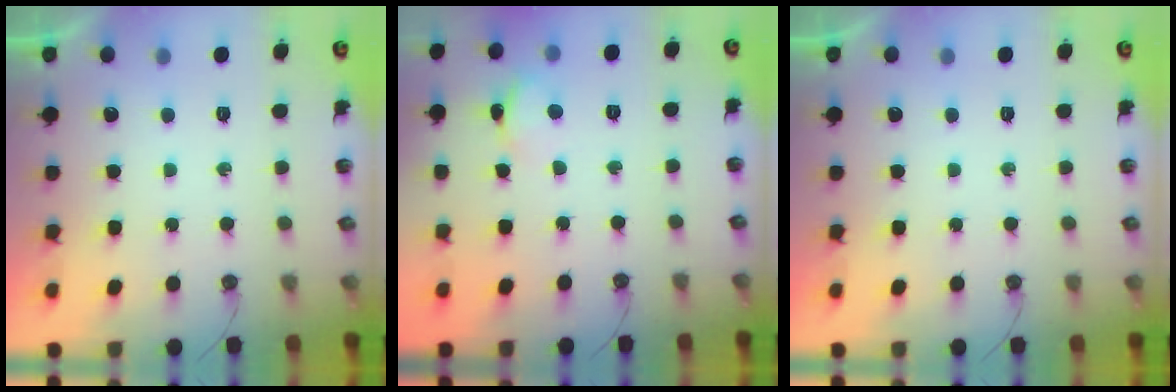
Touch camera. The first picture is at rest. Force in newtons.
{"total": 4.2, "press": 4.2, "slide": 0.4}
{"total": 0.0}